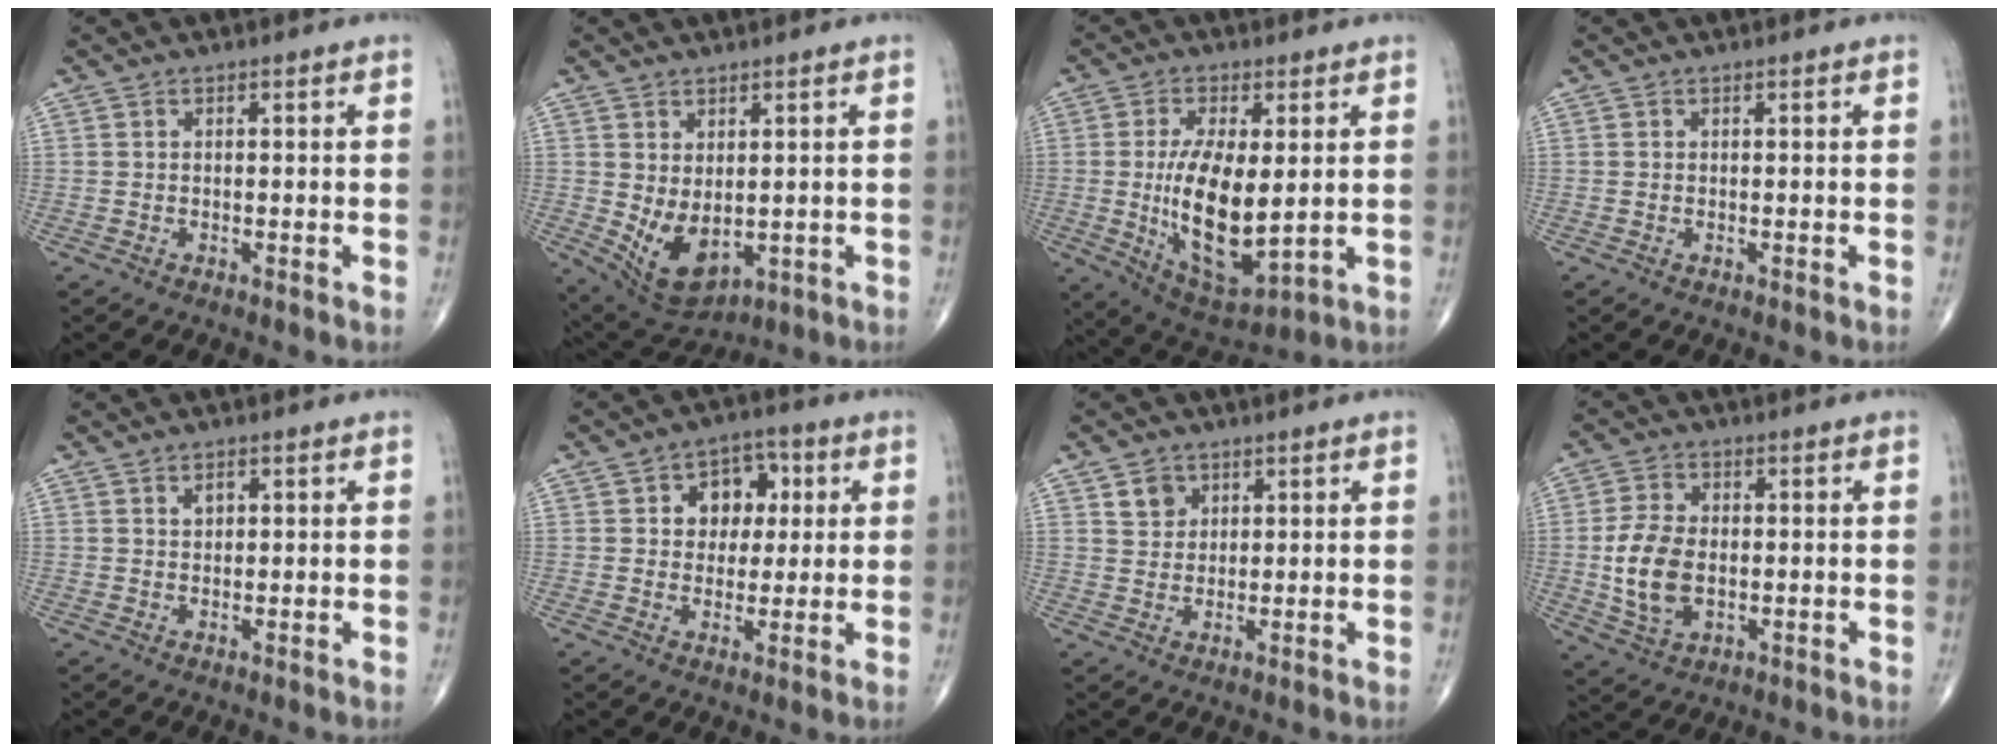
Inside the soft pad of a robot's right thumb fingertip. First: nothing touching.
{"total": 8.8, "force": [-0.4, 5.4, 7.0], "torque": [-0.108, -0.011, 0.021]}
{"total": 15.1, "force": [0.0, 6.3, 13.7], "torque": [-0.240, -0.024, 0.016]}
{"total": 0.0}
{"total": 1.2, "force": [0.5, 0.9, 0.5], "torque": [-0.001, -0.001, 0.006]}
{"total": 8.6, "force": [2.1, 6.6, 5.2], "torque": [-0.026, 0.006, 0.027]}
{"total": 3.7, "force": [2.0, 3.0, 1.1], "torque": [-0.002, -0.014, 0.037]}
{"total": 10.3, "force": [-0.8, 6.4, 8.0], "torque": [-0.153, 0.001, -0.011]}